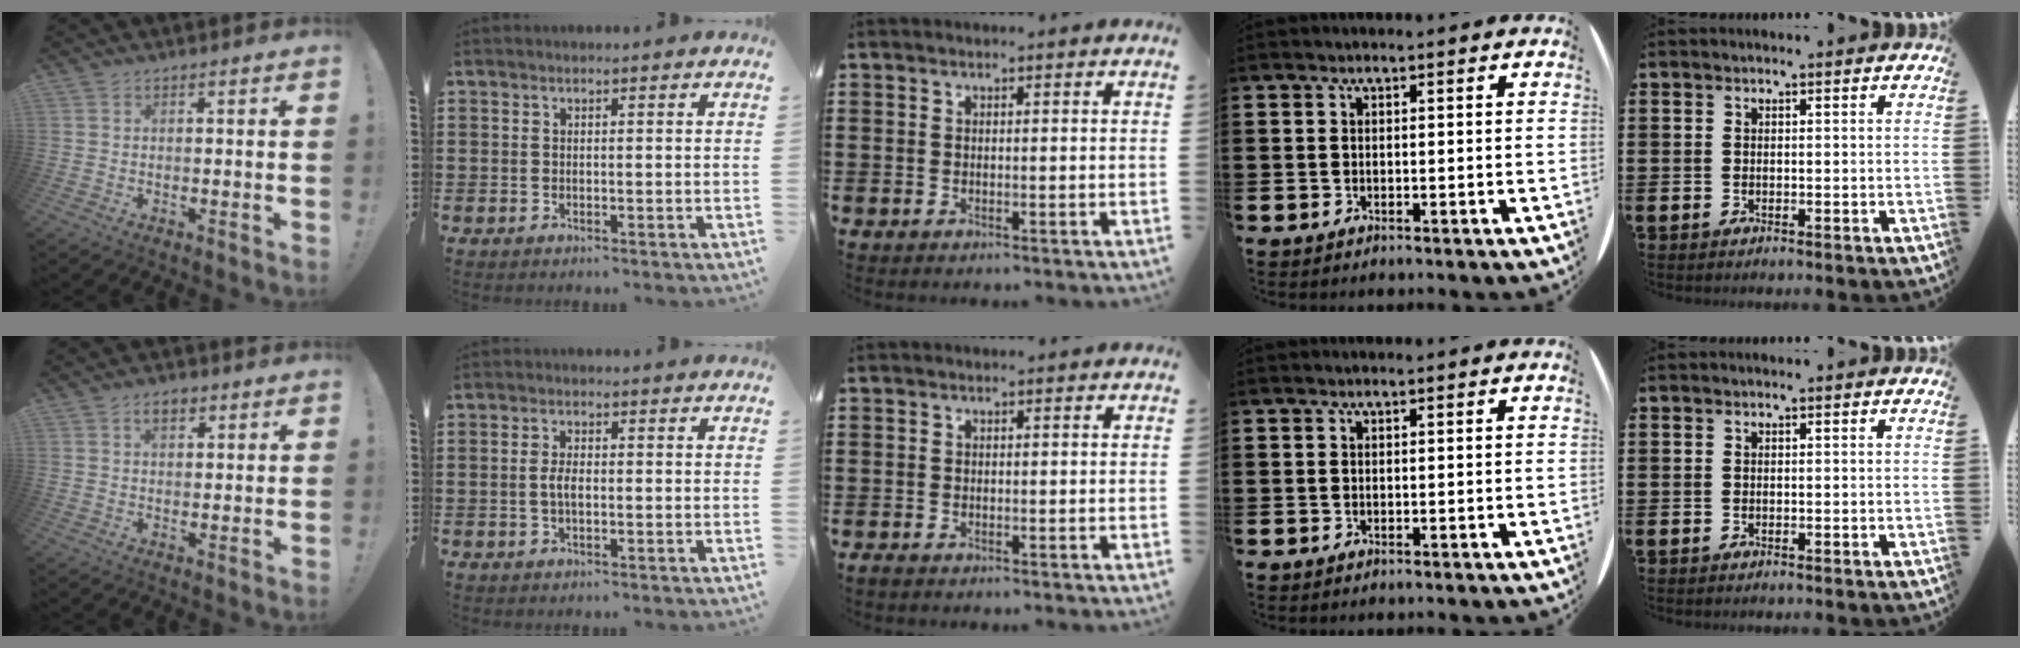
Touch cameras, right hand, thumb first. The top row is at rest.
{"thumb": {"total": 3.8, "force": [1.9, 2.3, 2.3], "torque": [-0.031, 0.002, 0.031]}, "index": {"total": 2.6, "force": [-0.3, 1.1, 2.3], "torque": [-0.060, -0.004, -0.011]}, "middle": {"total": 0.7, "force": [-0.5, 0.4, 0.2], "torque": [-0.005, 0.000, -0.011]}}